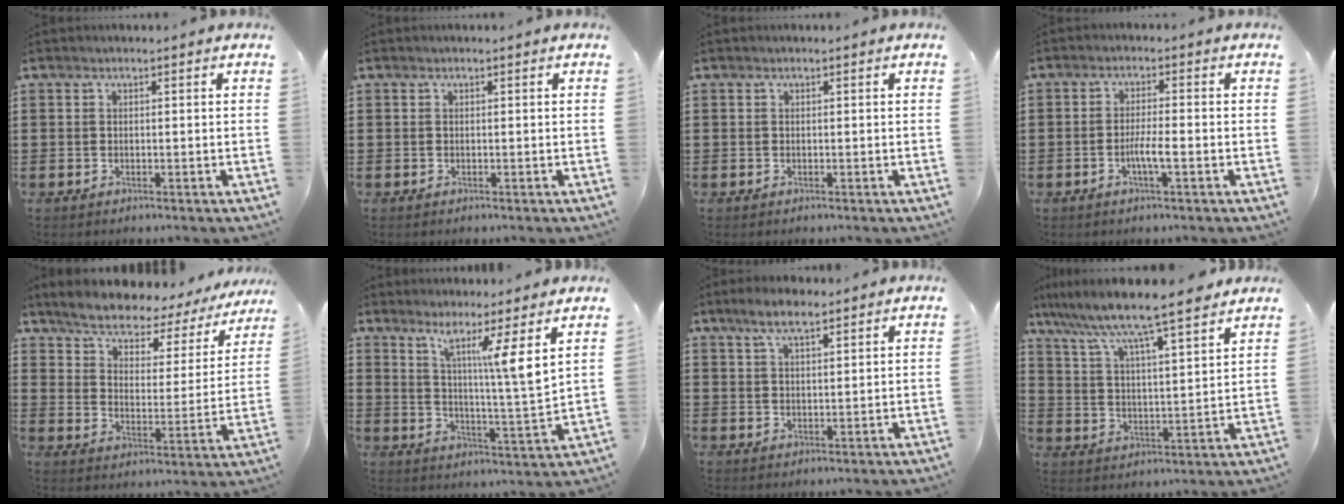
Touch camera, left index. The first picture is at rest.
{"total": 0.0}
{"total": 0.0}
{"total": 3.6, "force": [-1.3, 0.4, 3.3], "torque": [-0.065, -0.002, -0.027]}
{"total": 5.2, "force": [4.7, 1.3, 1.8], "torque": [-0.062, -0.034, 0.074]}
{"total": 8.1, "force": [5.6, -1.4, 5.7], "torque": [-0.102, -0.046, 0.085]}
{"total": 4.5, "force": [3.2, 1.3, 2.9], "torque": [-0.065, 0.005, 0.057]}
{"total": 7.6, "force": [6.9, -0.2, 3.2], "torque": [-0.091, -0.047, 0.110]}